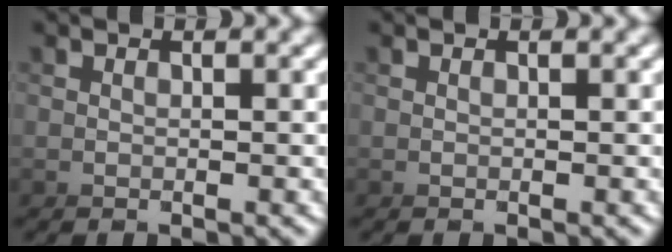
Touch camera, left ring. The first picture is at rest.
{"total": 0.0}